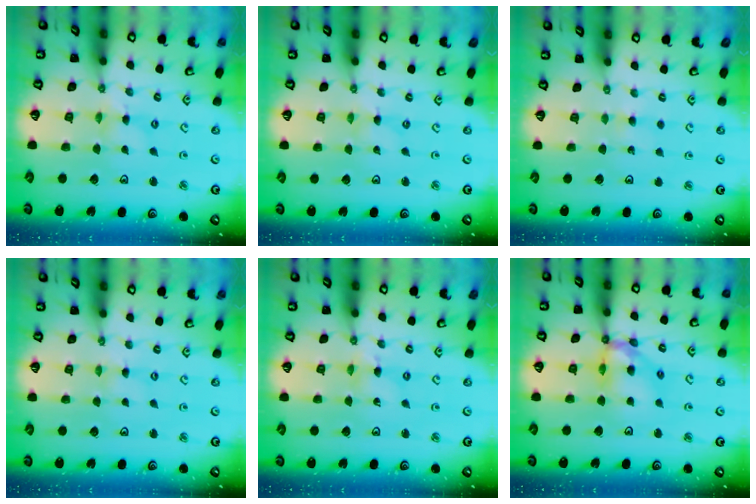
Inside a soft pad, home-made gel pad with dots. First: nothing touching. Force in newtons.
{"total": 0.0}
{"total": 3.2, "press": 3.2, "slide": 0.4}
{"total": 0.0}
{"total": 1.4, "press": 1.4, "slide": 0.1}
{"total": 11.5, "press": 11.5, "slide": 1.1}